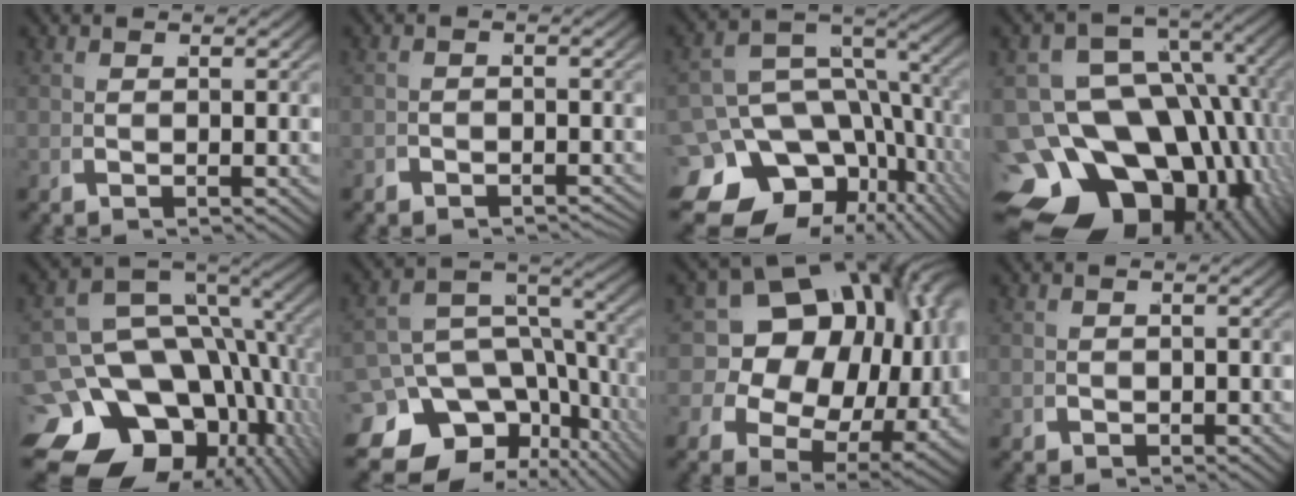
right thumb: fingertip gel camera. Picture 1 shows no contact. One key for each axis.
{"total": 2.2, "fx": -2.1, "fy": 0.3, "fz": -0.2, "tx": 0.018, "ty": 0.001, "tz": -0.041}
{"total": 16.4, "fx": -5.5, "fy": 11.7, "fz": 10.0, "tx": -0.170, "ty": -0.052, "tz": -0.076}
{"total": 24.8, "fx": -8.6, "fy": 18.1, "fz": 14.6, "tx": -0.268, "ty": -0.098, "tz": -0.118}
{"total": 17.6, "fx": -4.8, "fy": 12.3, "fz": 11.6, "tx": -0.200, "ty": -0.057, "tz": -0.061}
{"total": 13.0, "fx": -4.7, "fy": 9.1, "fz": 8.0, "tx": -0.135, "ty": -0.053, "tz": -0.057}
{"total": 17.6, "fx": 1.1, "fy": 12.3, "fz": 12.5, "tx": -0.219, "ty": -0.034, "tz": 0.015}
{"total": 1.4, "fx": -0.4, "fy": 1.2, "fz": 0.6, "tx": -0.012, "ty": -0.011, "tz": 0.002}